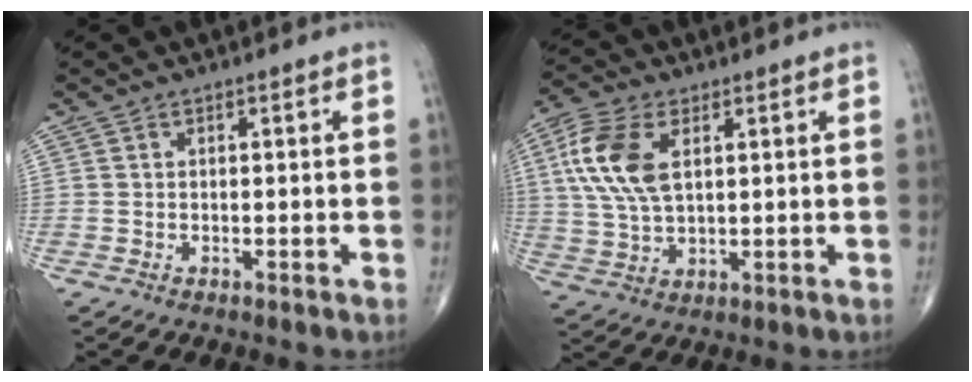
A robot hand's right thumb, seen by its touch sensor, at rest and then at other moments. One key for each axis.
{"total": 12.2, "fx": 3.5, "fy": 6.5, "fz": 9.8, "tx": -0.217, "ty": -0.001, "tz": 0.069}